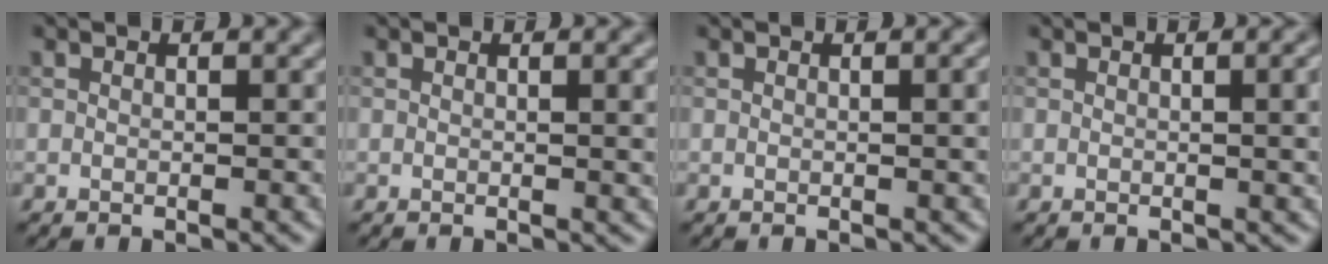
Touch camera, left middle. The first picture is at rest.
{"total": 2.9, "force": [0.5, 0.9, 2.7], "torque": [-0.028, 0.003, 0.004]}
{"total": 2.2, "force": [0.3, 0.7, 2.1], "torque": [-0.022, 0.004, 0.001]}
{"total": 3.6, "force": [0.4, 1.2, 3.4], "torque": [-0.034, 0.008, 0.002]}